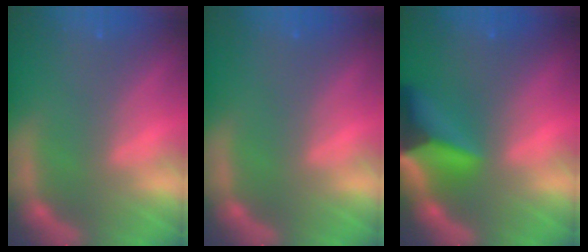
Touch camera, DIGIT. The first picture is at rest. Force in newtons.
{"total": 0.0}
{"total": 9.6}